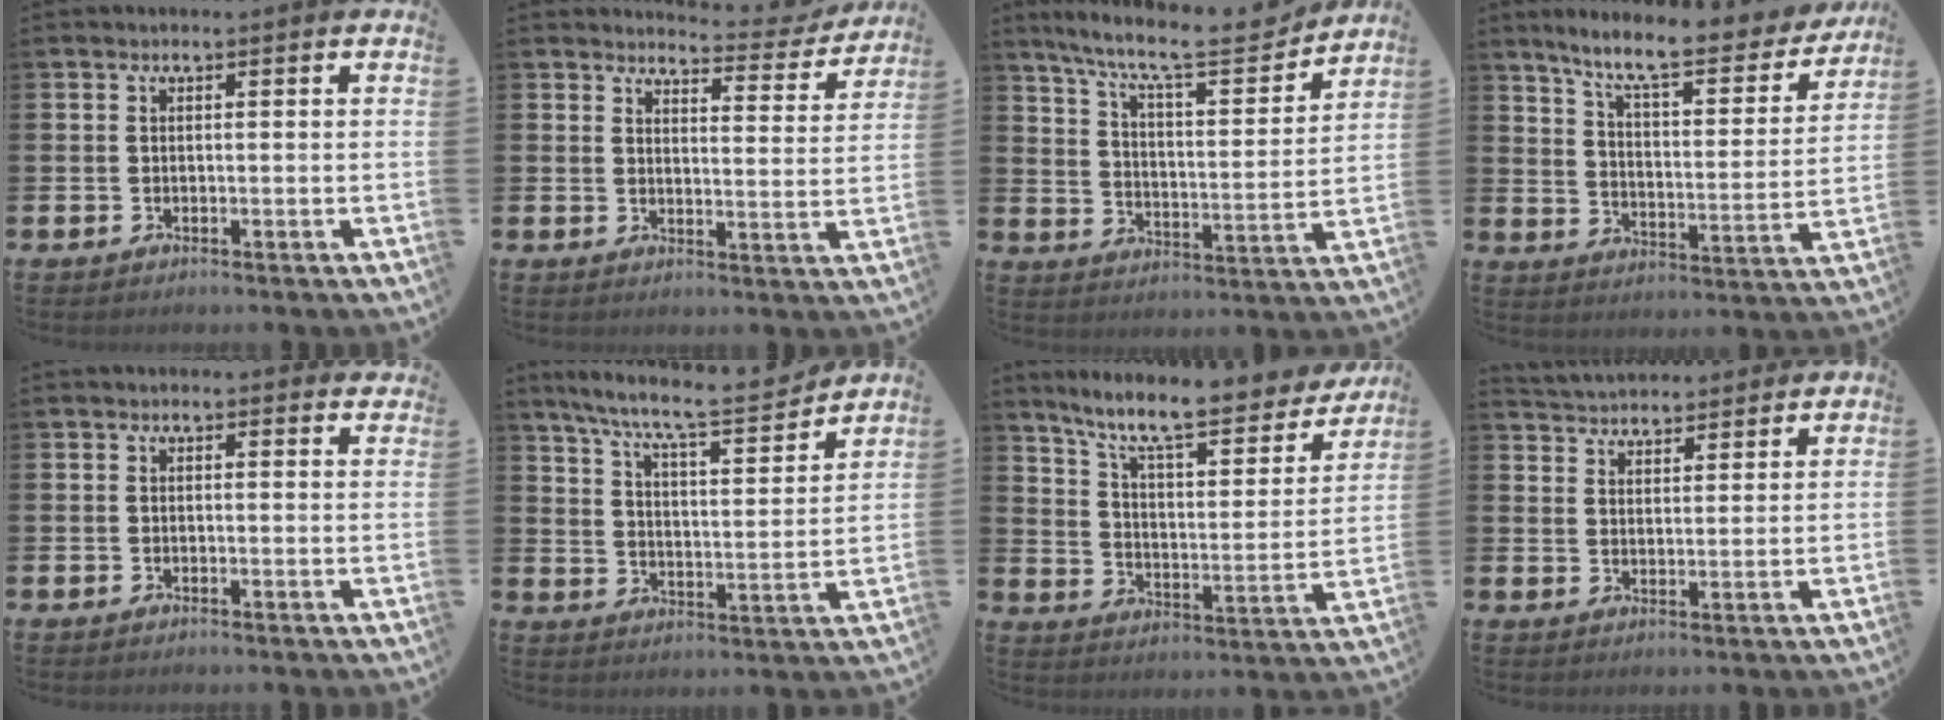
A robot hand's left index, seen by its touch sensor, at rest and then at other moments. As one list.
[{"total": 4.4, "force": [4.2, 1.0, 0.8], "torque": [-0.006, -0.035, 0.065]}, {"total": 10.3, "force": [9.1, 1.6, 4.6], "torque": [-0.109, -0.061, 0.150]}, {"total": 9.2, "force": [8.0, 1.7, 4.3], "torque": [-0.100, -0.056, 0.129]}, {"total": 0.6, "force": [0.6, 0.3, 0.2], "torque": [0.002, 0.001, 0.009]}, {"total": 9.4, "force": [8.3, 1.4, 4.0], "torque": [-0.101, -0.055, 0.140]}, {"total": 10.1, "force": [8.7, 2.2, 4.7], "torque": [-0.111, -0.063, 0.143]}, {"total": 4.4, "force": [4.3, 0.9, -0.3], "torque": [-0.004, -0.027, 0.076]}]